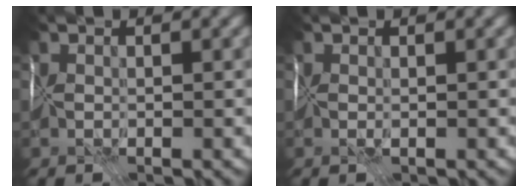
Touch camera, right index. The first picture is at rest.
{"total": 0.0}